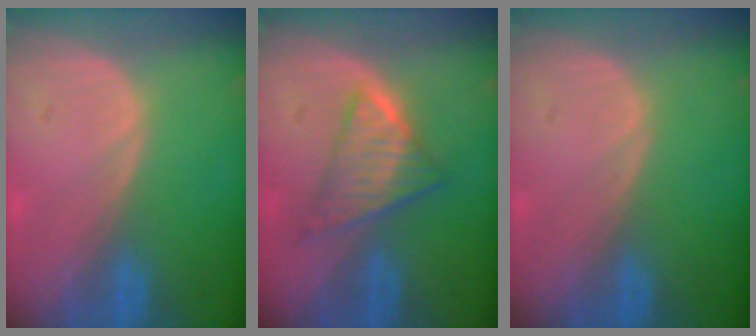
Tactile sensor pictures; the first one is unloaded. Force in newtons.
{"total": 6.2, "press": 5.7, "slide": 2.3}
{"total": 0.0}